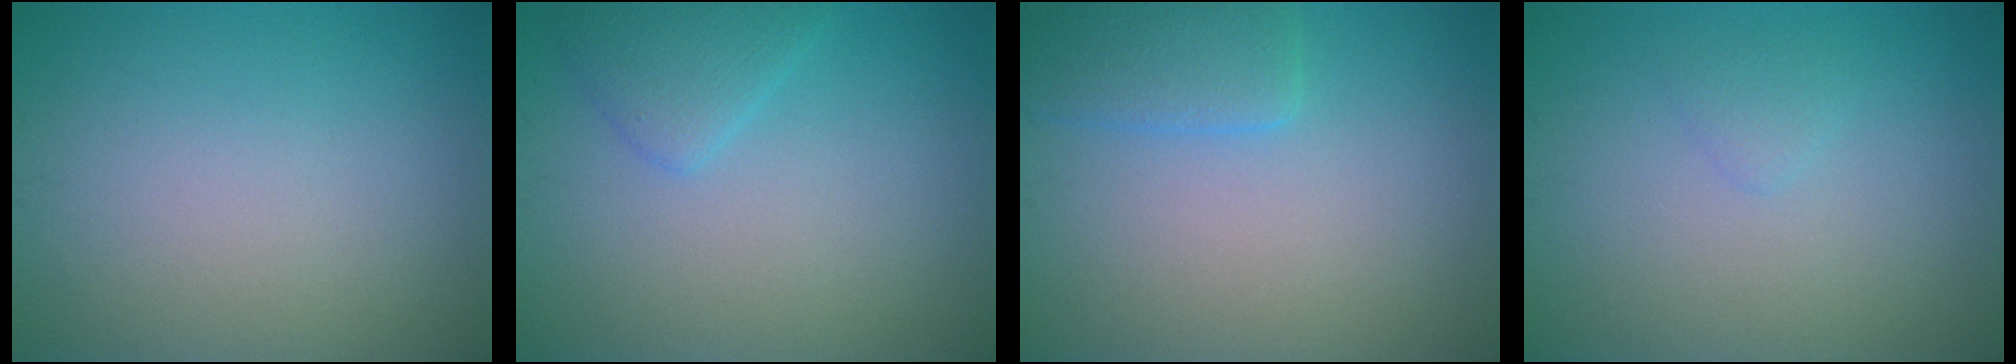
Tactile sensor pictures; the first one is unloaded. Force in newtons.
{"total": 2.3, "press": 2.3, "slide": 0.1}
{"total": 3.0, "press": 3.0, "slide": 0.2}
{"total": 0.9, "press": 0.9, "slide": 0.1}